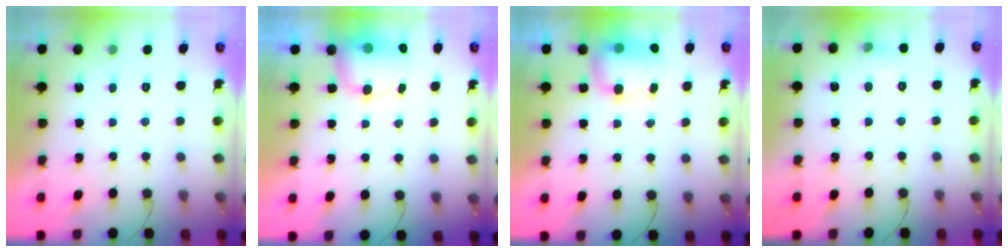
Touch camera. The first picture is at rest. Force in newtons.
{"total": 7.1, "press": 6.9, "slide": 1.6}
{"total": 8.1, "press": 7.7, "slide": 2.4}
{"total": 5.5, "press": 5.3, "slide": 1.4}